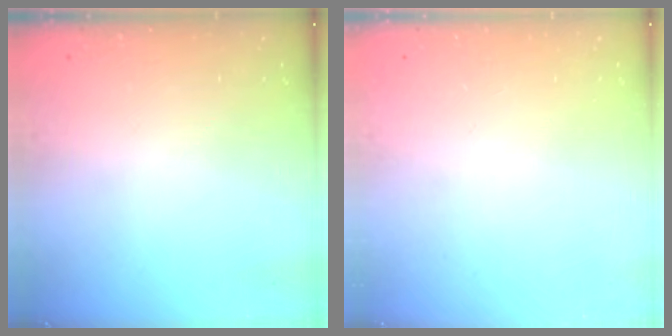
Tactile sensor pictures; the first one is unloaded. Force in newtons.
{"total": 0.0}